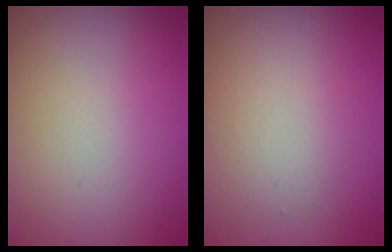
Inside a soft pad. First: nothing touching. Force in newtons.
{"total": 2.7, "press": 2.7, "slide": 0.2}